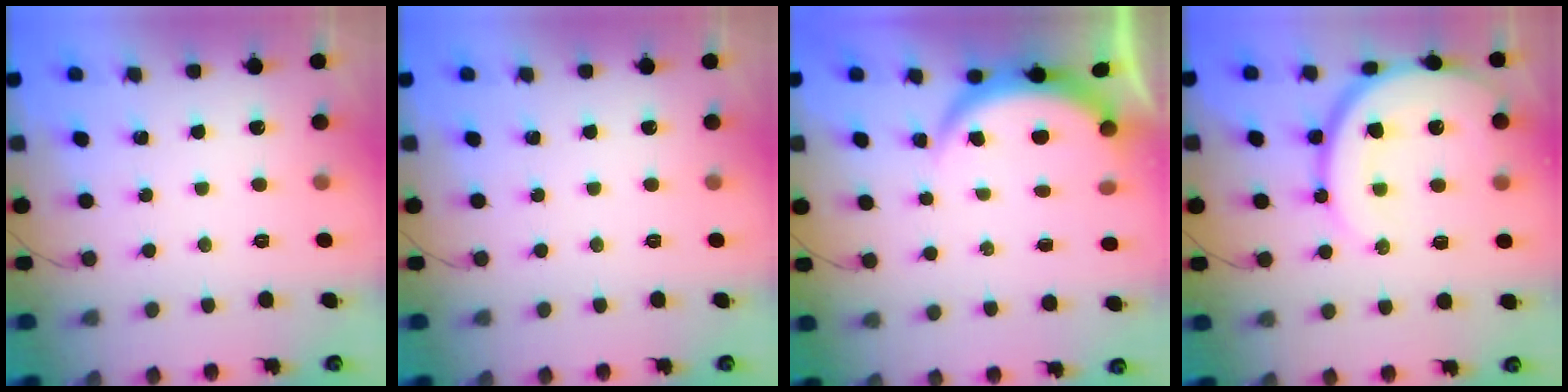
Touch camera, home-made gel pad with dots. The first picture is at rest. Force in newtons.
{"total": 0.0}
{"total": 3.9, "press": 3.9, "slide": 0.2}
{"total": 16.8, "press": 16.7, "slide": 1.7}